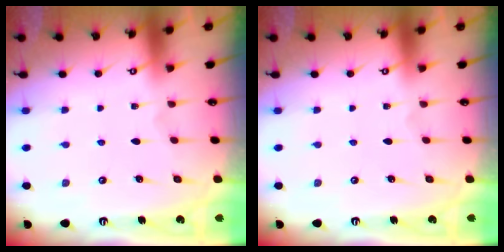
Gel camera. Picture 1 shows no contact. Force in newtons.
{"total": 0.0}